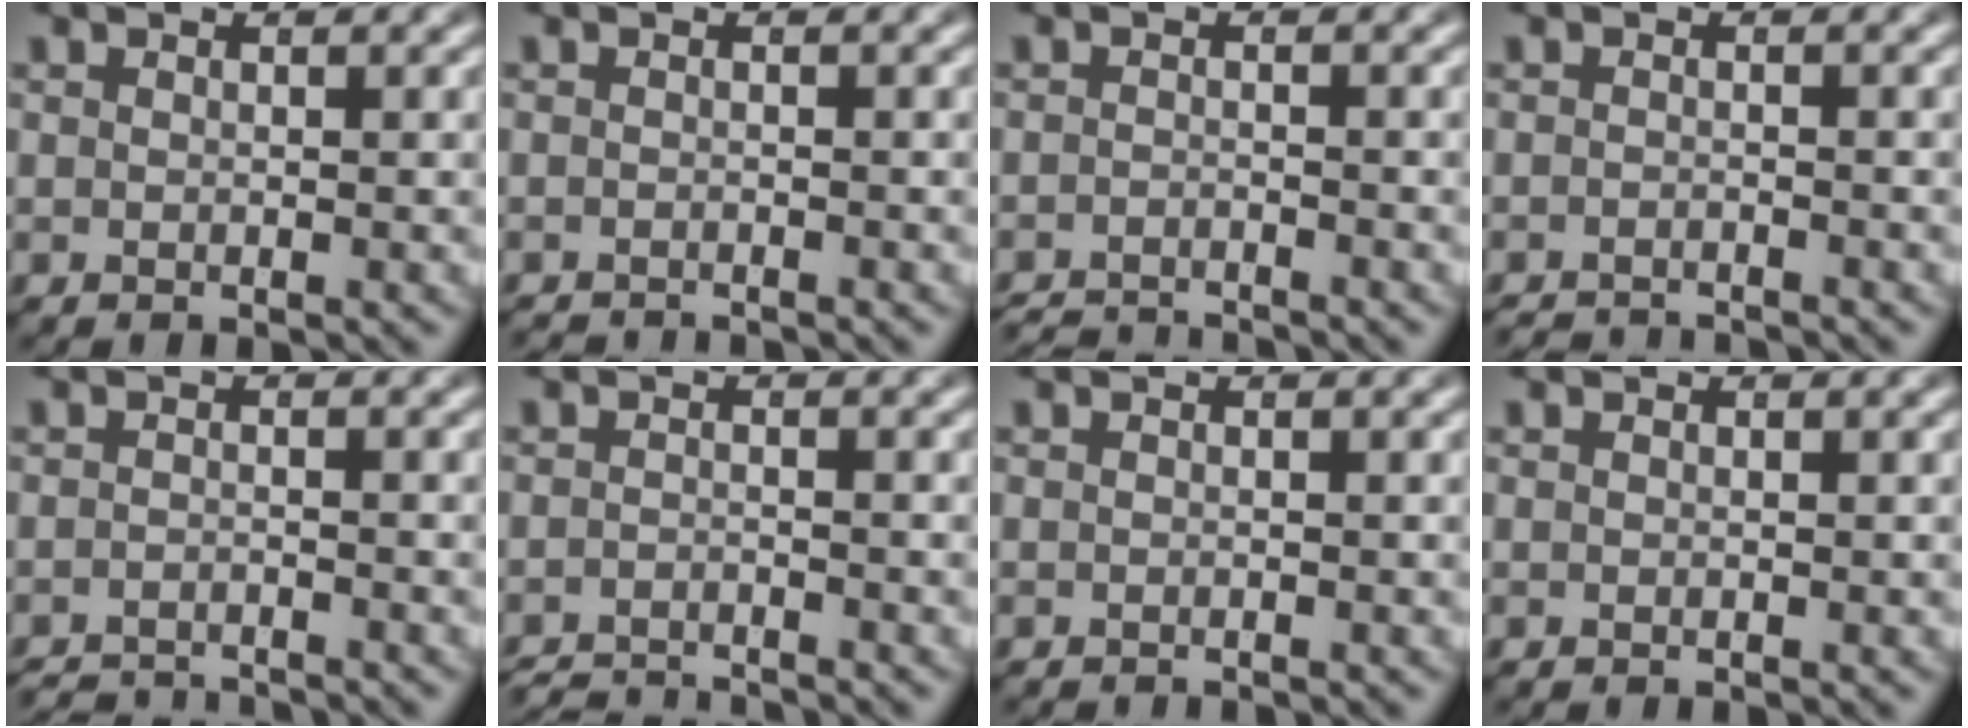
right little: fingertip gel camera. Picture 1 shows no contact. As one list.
[{"total": 1.8, "force": [-1.8, -0.4, -0.2], "torque": [0.000, -0.016, -0.023]}, {"total": 3.2, "force": [-3.2, -0.1, 0.0], "torque": [-0.001, -0.017, -0.048]}, {"total": 2.8, "force": [-2.8, -0.3, -0.1], "torque": [0.000, -0.017, -0.040]}, {"total": 3.6, "force": [-3.6, -0.1, 0.0], "torque": [0.001, -0.018, -0.055]}, {"total": 3.4, "force": [-3.4, 0.0, 0.0], "torque": [-0.002, -0.018, -0.054]}, {"total": 0.8, "force": [-0.7, -0.4, -0.1], "torque": [-0.004, -0.009, -0.007]}, {"total": 0.0}]